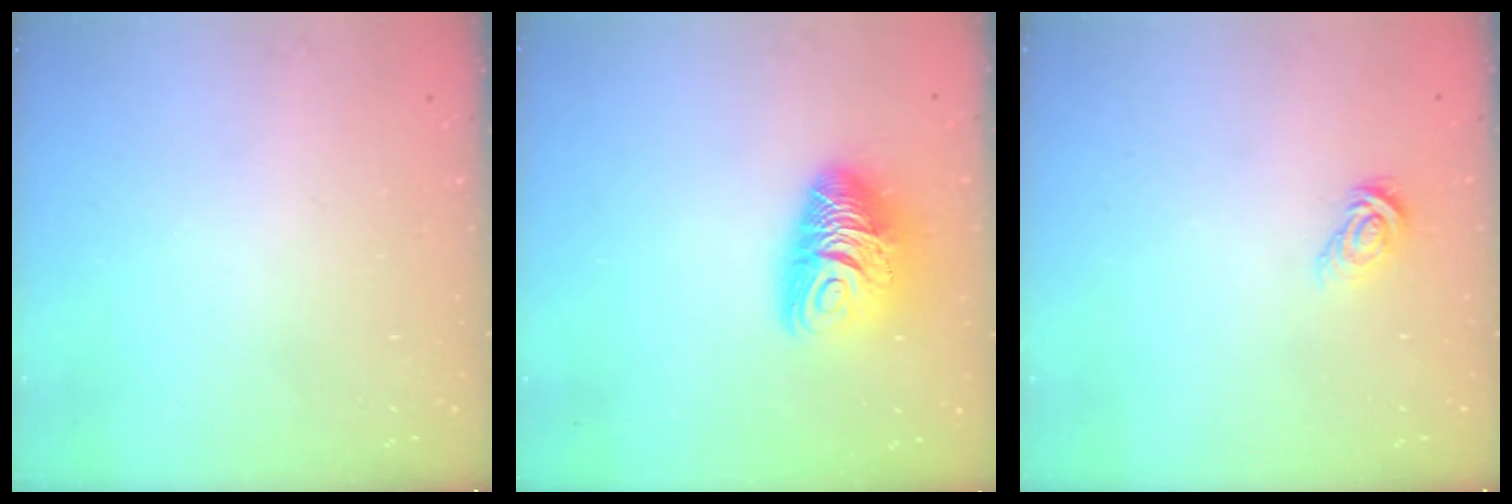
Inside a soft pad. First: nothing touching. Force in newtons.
{"total": 12.4, "press": 12.3, "slide": 1.4}
{"total": 6.6, "press": 6.6, "slide": 0.2}